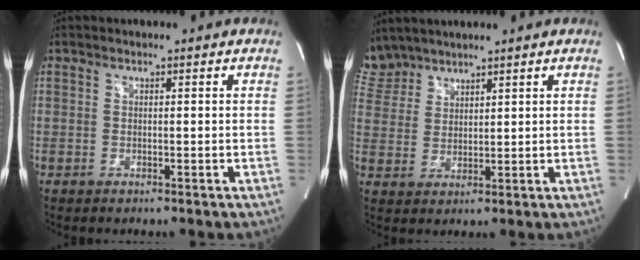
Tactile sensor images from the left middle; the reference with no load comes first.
{"total": 5.9, "force": [5.5, 2.1, -0.1], "torque": [-0.003, 0.013, 0.122]}